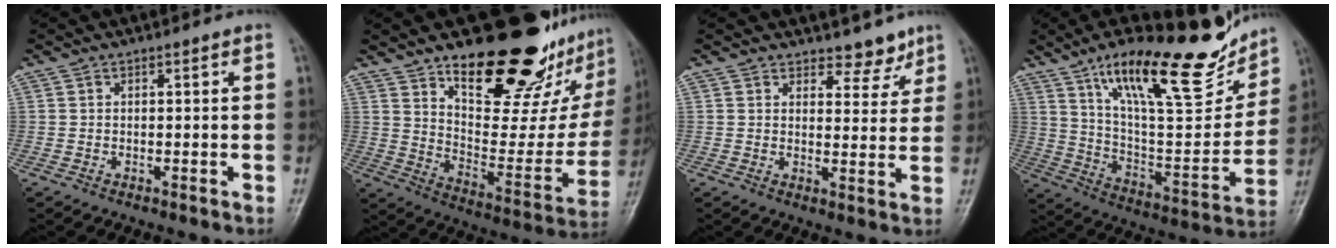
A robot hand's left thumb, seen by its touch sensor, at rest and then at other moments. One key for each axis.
{"total": 29.4, "fx": 19.7, "fy": 11.6, "fz": 18.4, "tx": -0.227, "ty": -0.104, "tz": 0.295}
{"total": 4.7, "fx": 3.9, "fy": 2.4, "fz": 1.2, "tx": 0.014, "ty": -0.030, "tz": 0.053}
{"total": 25.6, "fx": 17.2, "fy": 7.6, "fz": 17.4, "tx": -0.230, "ty": -0.068, "tz": 0.286}